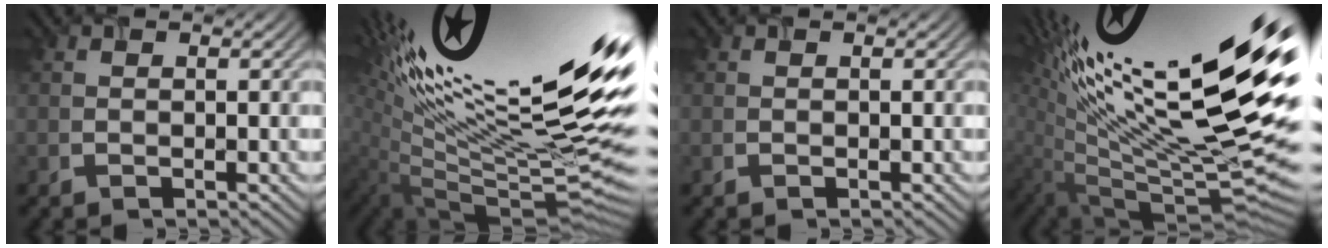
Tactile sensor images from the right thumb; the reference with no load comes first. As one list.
[{"total": 20.0, "force": [7.2, 4.2, 18.1], "torque": [-0.236, 0.041, 0.117]}, {"total": 0.0}, {"total": 18.2, "force": [6.6, 4.2, 16.4], "torque": [-0.207, 0.022, 0.108]}]